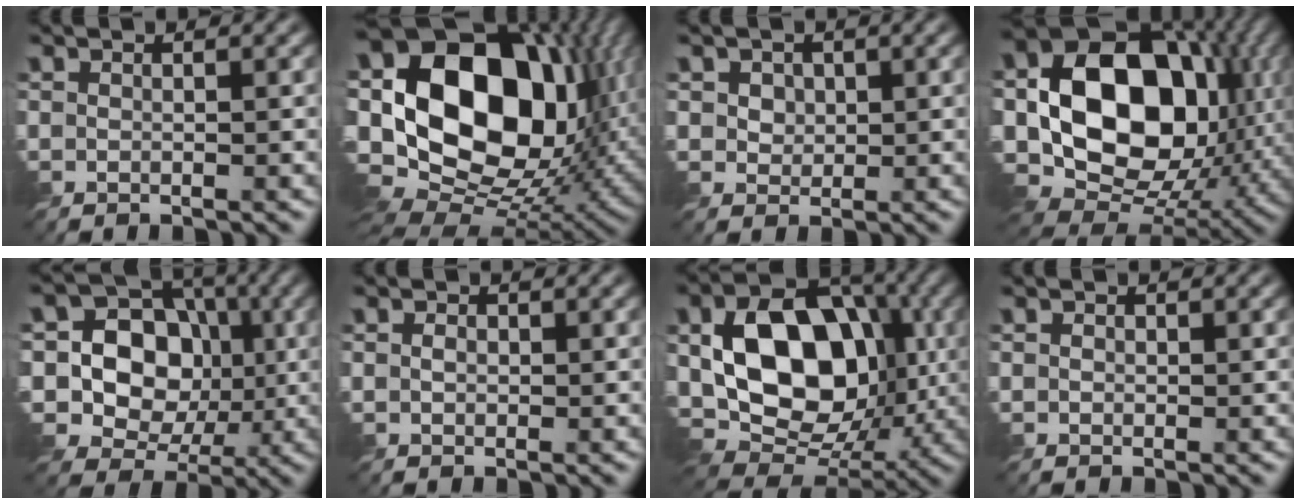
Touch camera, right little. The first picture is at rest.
{"total": 20.2, "force": [4.1, 14.3, 13.7], "torque": [-0.290, 0.012, 0.086]}
{"total": 2.2, "force": [0.9, 1.8, 0.9], "torque": [-0.035, -0.005, 0.027]}
{"total": 17.3, "force": [1.3, 13.0, 11.4], "torque": [-0.208, -0.023, 0.039]}
{"total": 10.8, "force": [0.4, 9.3, 5.4], "torque": [-0.100, 0.026, -0.020]}
{"total": 0.7, "force": [-0.1, 0.6, 0.3], "torque": [-0.008, -0.004, -0.005]}
{"total": 12.7, "force": [0.4, 9.2, 8.7], "torque": [-0.145, -0.011, 0.008]}
{"total": 0.5, "force": [0.0, 0.5, 0.0], "torque": [0.002, -0.005, -0.002]}